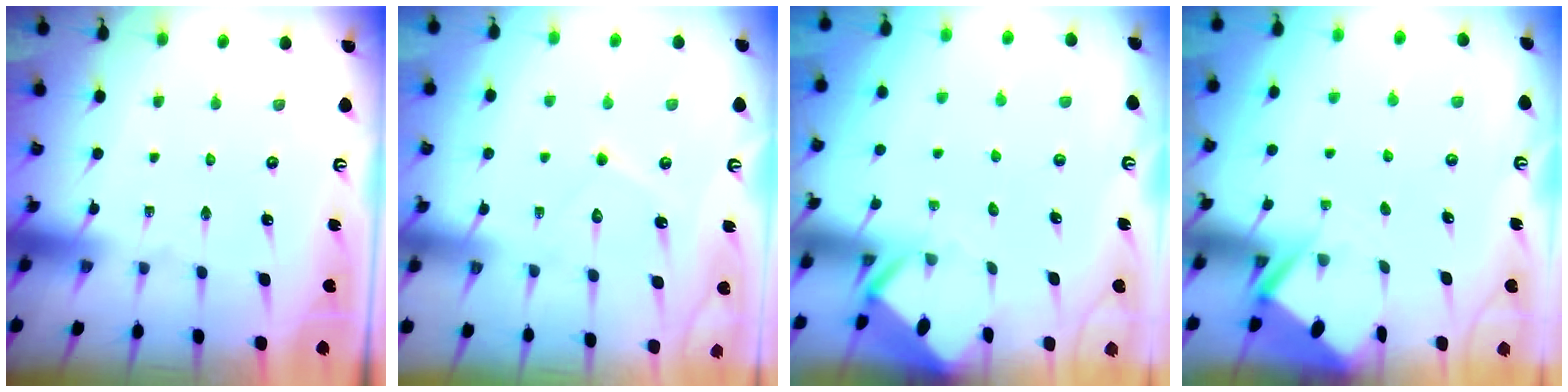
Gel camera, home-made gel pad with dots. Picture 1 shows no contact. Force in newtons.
{"total": 6.6, "press": 6.6, "slide": 0.5}
{"total": 2.9, "press": 2.9, "slide": 0.2}
{"total": 2.9, "press": 2.8, "slide": 0.4}